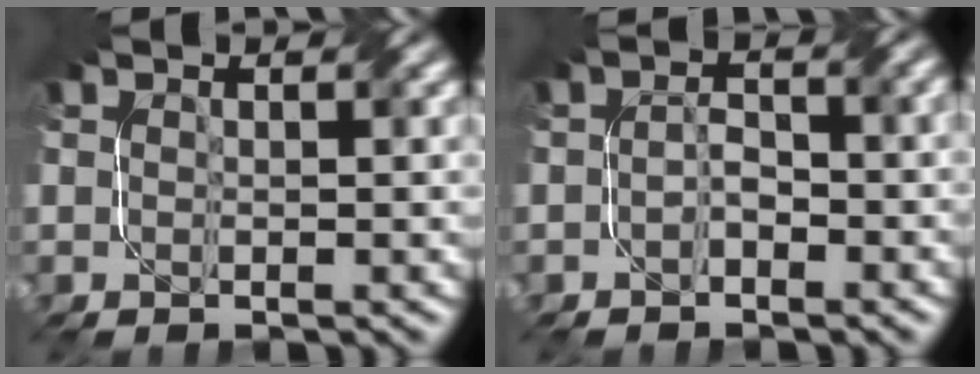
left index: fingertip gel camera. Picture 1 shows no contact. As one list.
[{"total": 1.9, "force": [-1.1, 0.9, 1.3], "torque": [-0.024, 0.003, -0.020]}]